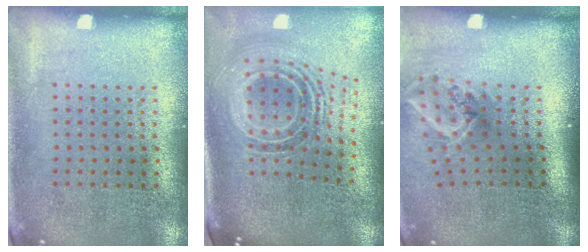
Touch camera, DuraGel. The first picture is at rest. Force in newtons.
{"total": 1.7, "press": 1.3, "slide": 1.1}
{"total": 2.0, "press": 1.3, "slide": 1.5}